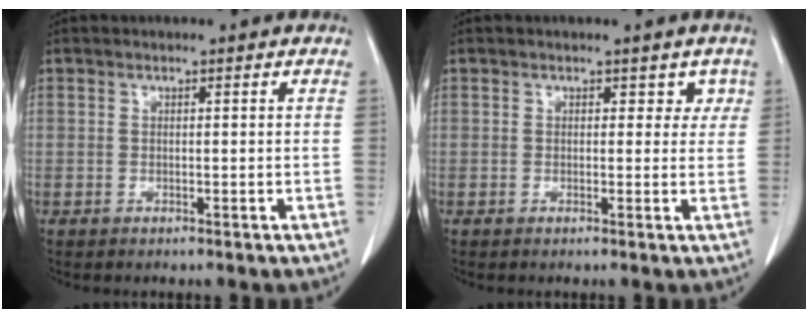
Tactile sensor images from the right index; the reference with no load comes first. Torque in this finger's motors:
{"motor_torque": [-0.02, 0.13, 0.00, -0.01]}